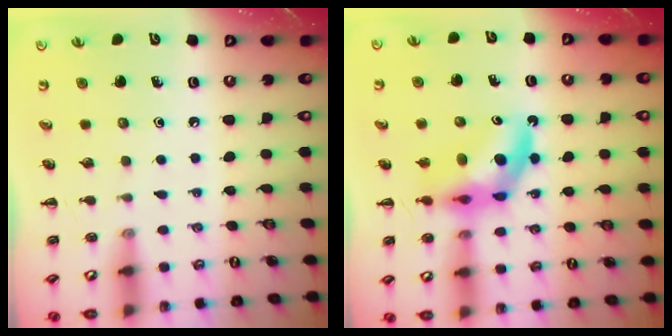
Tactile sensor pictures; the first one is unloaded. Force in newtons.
{"total": 9.3, "press": 8.7, "slide": 3.2}